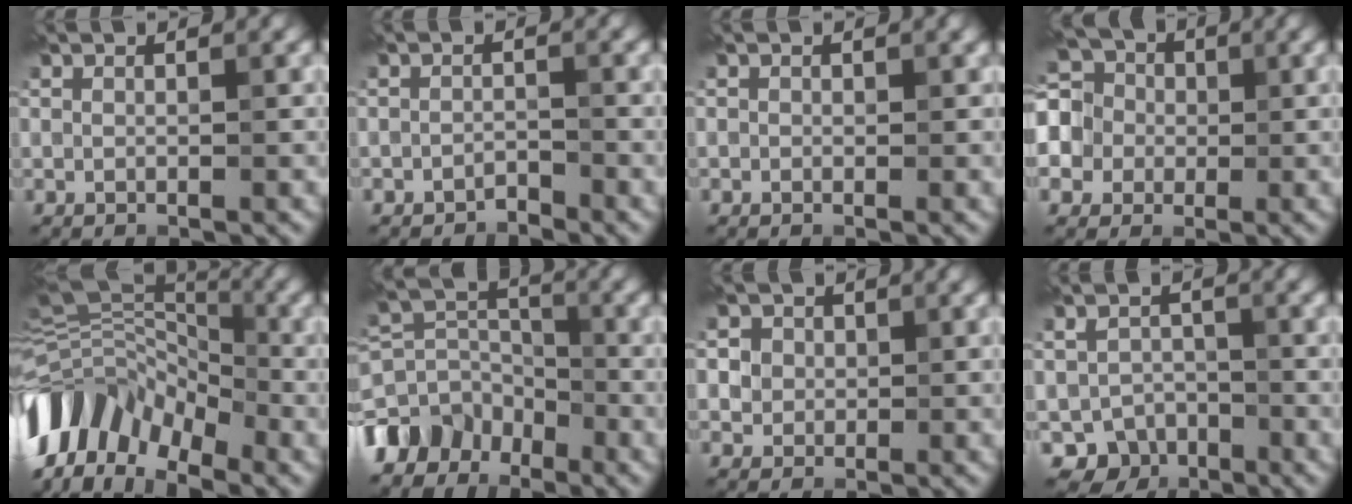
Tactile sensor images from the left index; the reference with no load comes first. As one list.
[{"total": 1.2, "force": [-1.1, 0.4, 0.2], "torque": [-0.002, 0.004, -0.021]}, {"total": 0.5, "force": [0.1, 0.5, 0.1], "torque": [0.003, -0.006, -0.001]}, {"total": 9.2, "force": [-0.1, 8.4, 3.8], "torque": [-0.100, 0.031, -0.048]}, {"total": 10.9, "force": [-5.1, 6.6, 7.0], "torque": [-0.140, 0.018, -0.115]}, {"total": 6.5, "force": [-4.4, 4.2, 2.3], "torque": [-0.034, 0.005, -0.096]}, {"total": 4.5, "force": [1.5, 3.9, 1.7], "torque": [-0.022, 0.019, 0.013]}, {"total": 4.4, "force": [-2.6, 3.5, 0.8], "torque": [0.006, -0.005, -0.036]}]